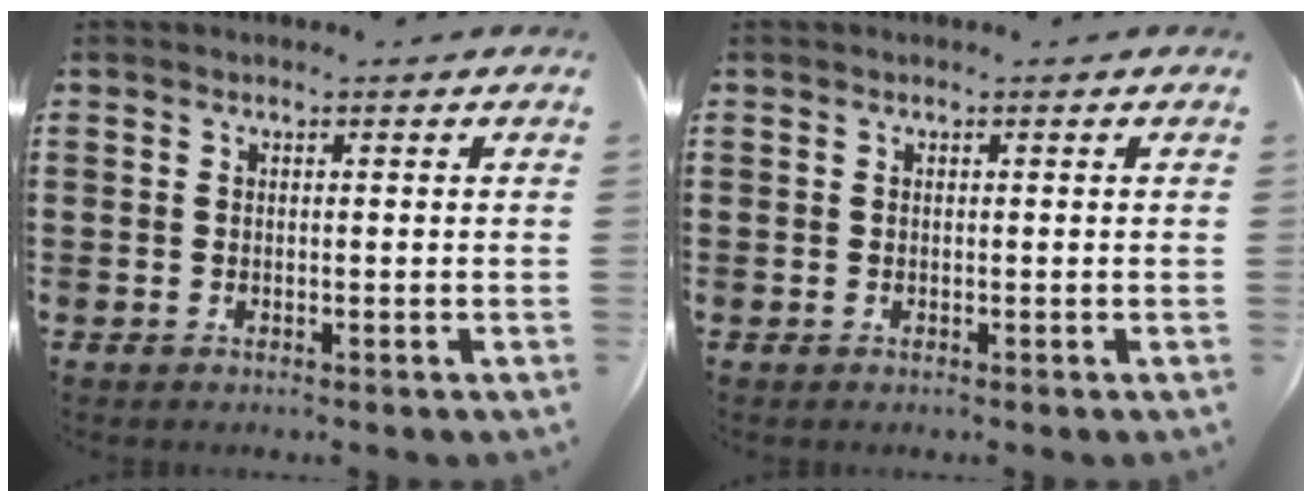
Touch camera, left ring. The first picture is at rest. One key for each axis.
{"total": 0.0}